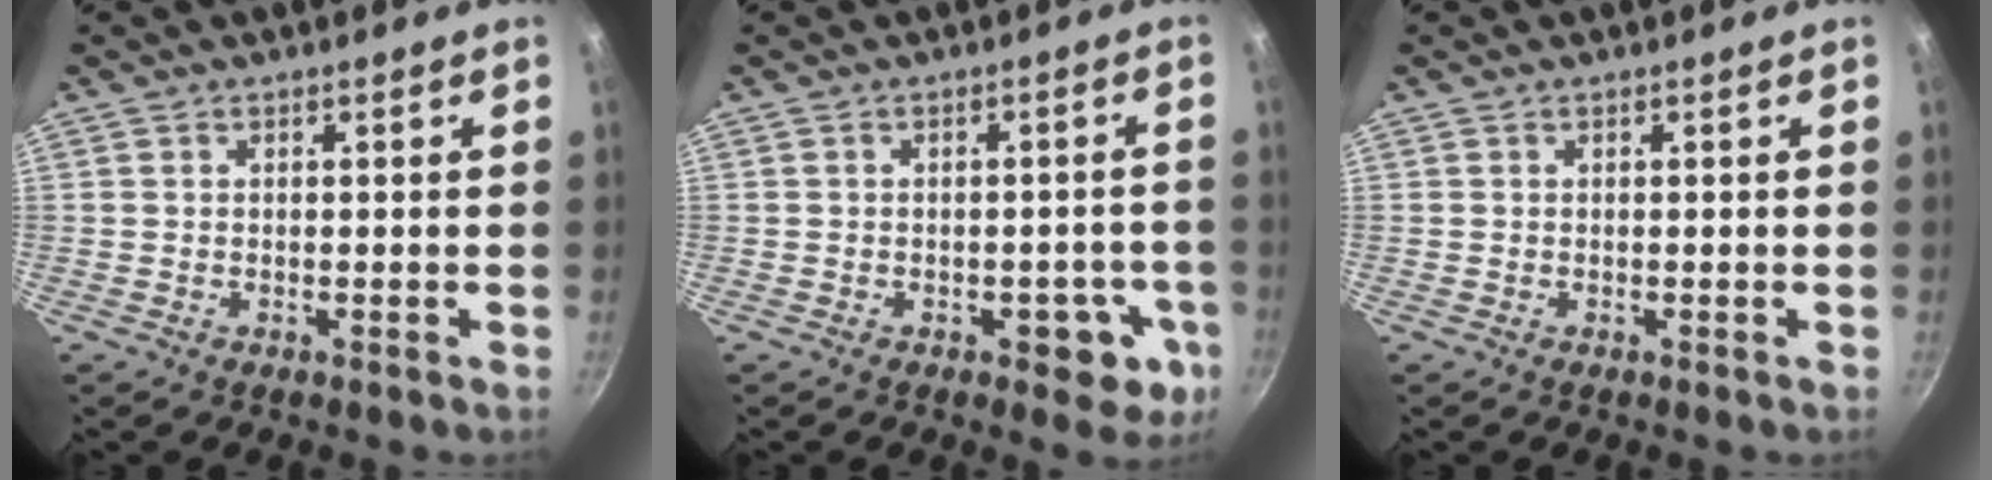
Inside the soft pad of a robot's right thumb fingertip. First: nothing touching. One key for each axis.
{"total": 7.5, "fx": -2.7, "fy": 4.3, "fz": 5.5, "tx": -0.029, "ty": 0.016, "tz": -0.028}
{"total": 0.0}